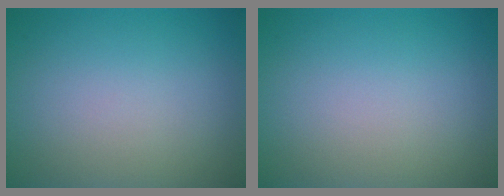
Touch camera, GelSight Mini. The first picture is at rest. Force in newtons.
{"total": 0.0}